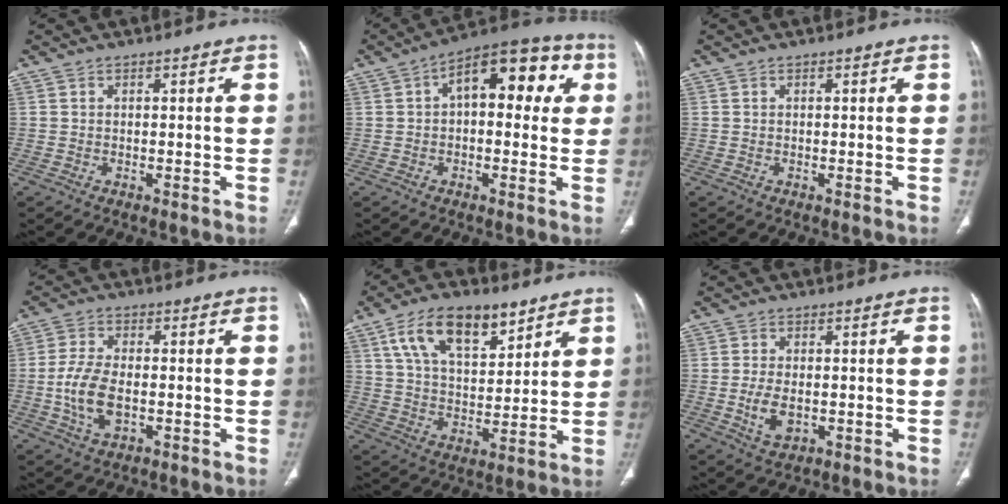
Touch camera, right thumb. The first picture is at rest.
{"total": 14.9, "force": [3.3, 7.8, 12.2], "torque": [-0.122, 0.033, 0.037]}
{"total": 0.0}
{"total": 8.5, "force": [-1.5, 4.7, 6.9], "torque": [-0.147, 0.005, -0.027]}
{"total": 15.4, "force": [8.6, 7.6, 10.2], "torque": [-0.146, -0.030, 0.157]}
{"total": 5.4, "force": [-0.9, 3.2, 4.2], "torque": [-0.080, -0.005, -0.009]}